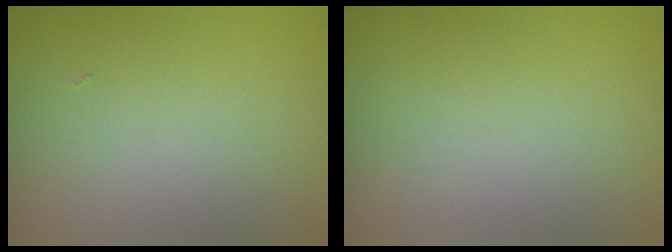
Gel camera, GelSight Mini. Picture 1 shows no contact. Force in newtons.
{"total": 0.0}